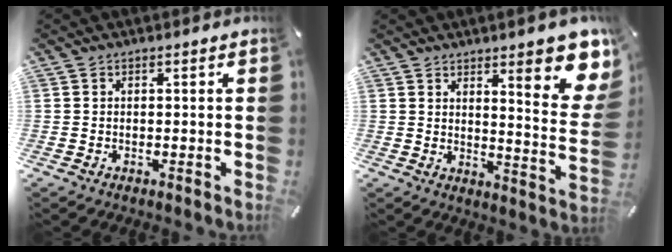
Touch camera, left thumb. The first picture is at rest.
{"total": 14.2, "force": [8.5, 3.4, 10.9], "torque": [-0.140, -0.063, 0.133]}